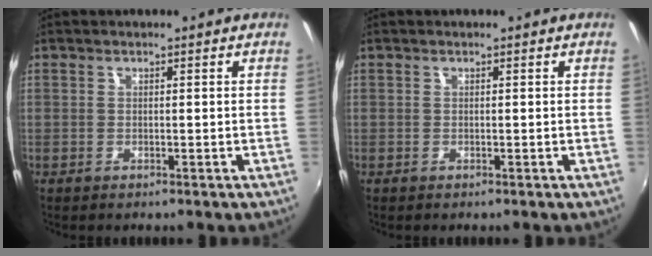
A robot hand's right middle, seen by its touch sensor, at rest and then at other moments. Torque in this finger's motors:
{"motor_torque": [0.02, -0.03, 0.00, 0.00]}